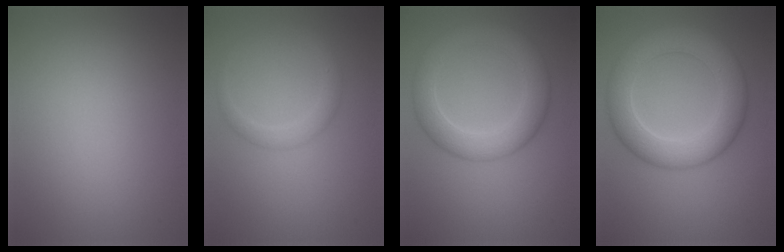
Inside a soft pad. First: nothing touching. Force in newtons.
{"total": 1.9, "press": 1.9, "slide": 0.2}
{"total": 5.4, "press": 5.4, "slide": 0.2}
{"total": 7.4, "press": 7.4, "slide": 0.1}